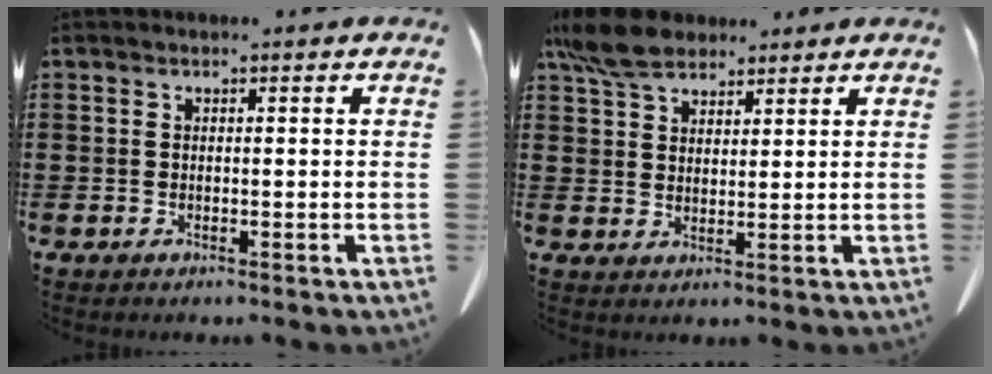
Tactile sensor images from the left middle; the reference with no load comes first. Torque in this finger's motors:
{"motor_torque": [1.04, 0.84, 0.40, 0.14]}